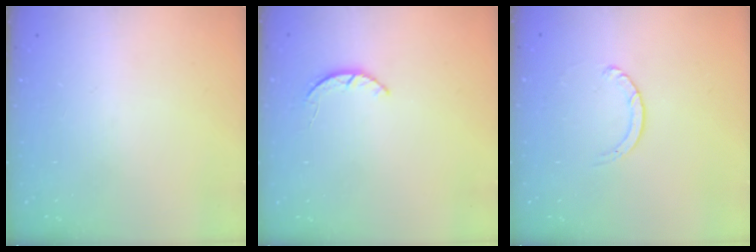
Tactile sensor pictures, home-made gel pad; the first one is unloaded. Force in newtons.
{"total": 1.9, "press": 1.9, "slide": 0.3}
{"total": 1.3, "press": 1.2, "slide": 0.2}